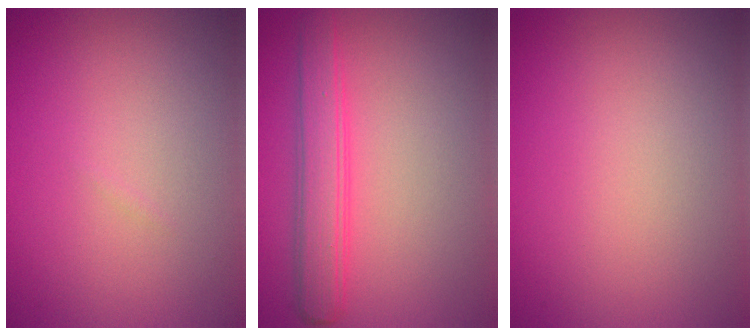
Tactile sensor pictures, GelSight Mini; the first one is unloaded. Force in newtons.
{"total": 3.6, "press": 3.6, "slide": 0.3}
{"total": 0.0}